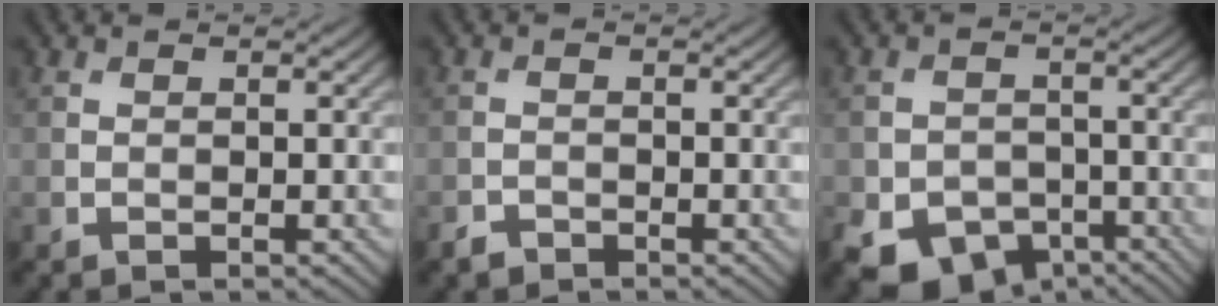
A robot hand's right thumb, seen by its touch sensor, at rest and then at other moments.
{"total": 1.4, "force": [-1.3, 0.6, 0.2], "torque": [-0.004, -0.001, -0.027]}
{"total": 9.0, "force": [-5.3, 6.0, 4.1], "torque": [-0.076, -0.028, -0.089]}